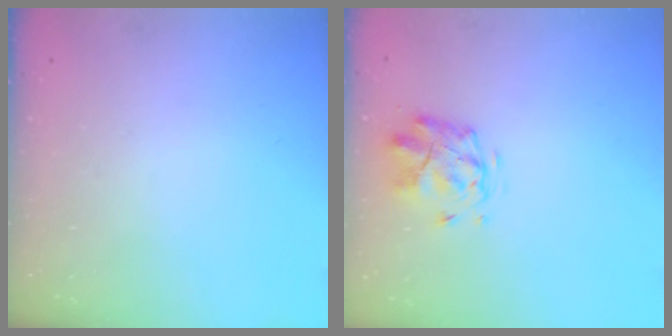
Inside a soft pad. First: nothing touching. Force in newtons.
{"total": 2.7, "press": 2.4, "slide": 1.3}